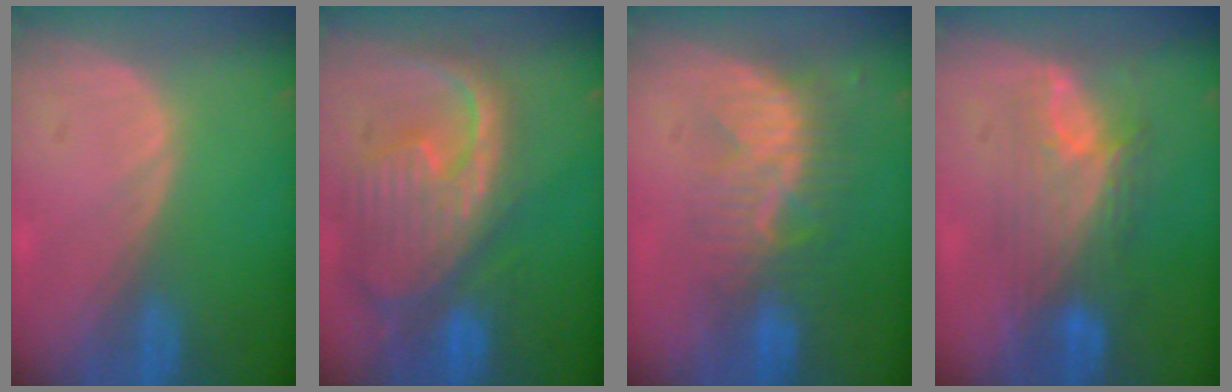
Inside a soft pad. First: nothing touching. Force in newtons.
{"total": 12.5, "press": 10.7, "slide": 6.5}
{"total": 8.4, "press": 7.6, "slide": 3.5}
{"total": 7.3, "press": 7.2, "slide": 1.3}